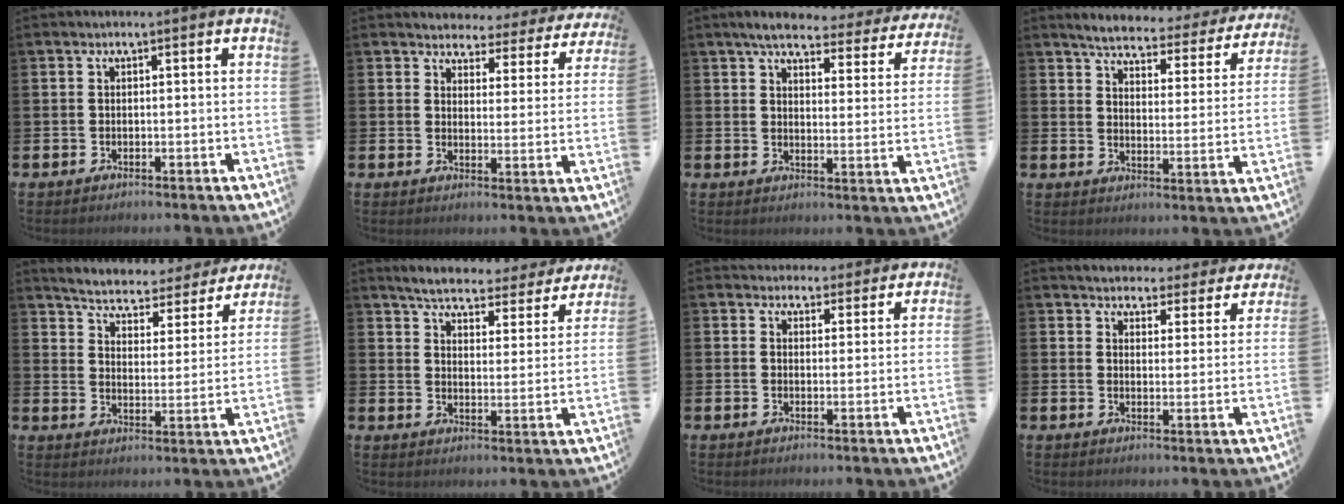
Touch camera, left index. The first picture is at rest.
{"total": 3.1, "force": [2.8, 1.1, -0.1], "torque": [-0.011, -0.034, 0.041]}
{"total": 5.2, "force": [4.7, 1.1, 2.0], "torque": [-0.052, -0.027, 0.076]}
{"total": 4.6, "force": [4.2, 0.8, 1.5], "torque": [-0.052, -0.036, 0.065]}
{"total": 4.5, "force": [4.3, 1.1, 0.8], "torque": [-0.040, -0.038, 0.065]}
{"total": 5.1, "force": [4.8, 0.8, 1.6], "torque": [-0.047, -0.035, 0.075]}
{"total": 3.8, "force": [3.6, 1.4, -0.1], "torque": [0.003, -0.024, 0.062]}
{"total": 4.2, "force": [4.1, 0.9, -0.1], "torque": [-0.013, -0.033, 0.068]}